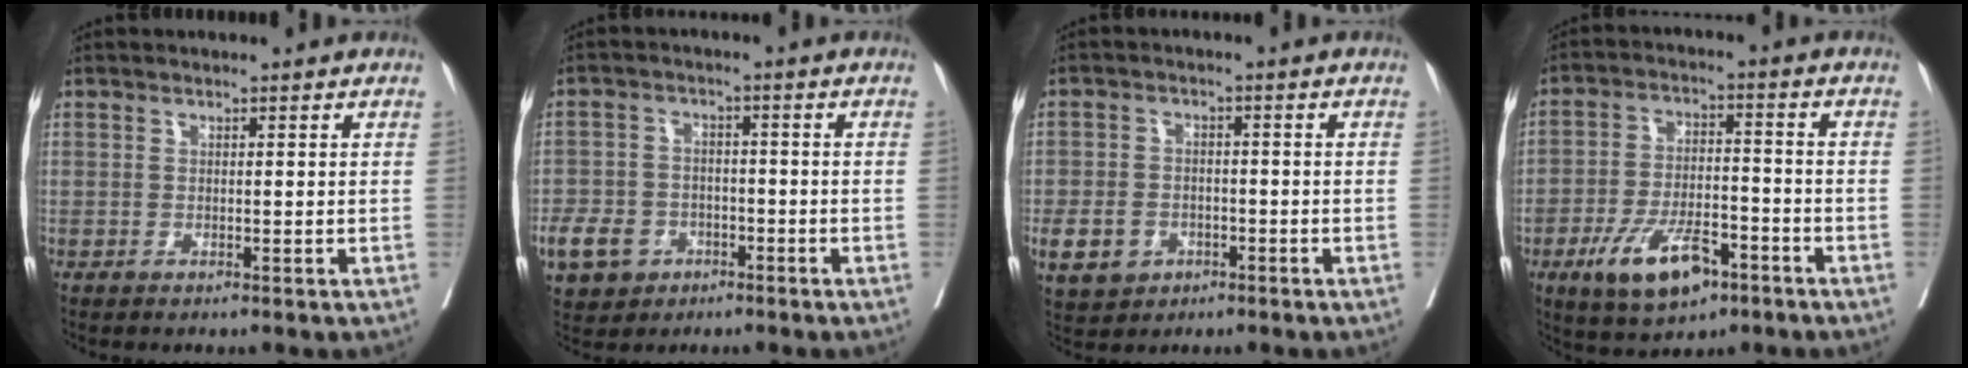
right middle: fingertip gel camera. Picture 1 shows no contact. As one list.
[{"total": 8.3, "force": [-4.0, 6.6, 3.1], "torque": [-0.075, 0.005, -0.060]}, {"total": 11.0, "force": [-4.5, 8.9, 4.6], "torque": [-0.129, 0.004, -0.064]}, {"total": 10.9, "force": [-6.0, 4.7, 7.8], "torque": [-0.143, -0.001, -0.099]}]